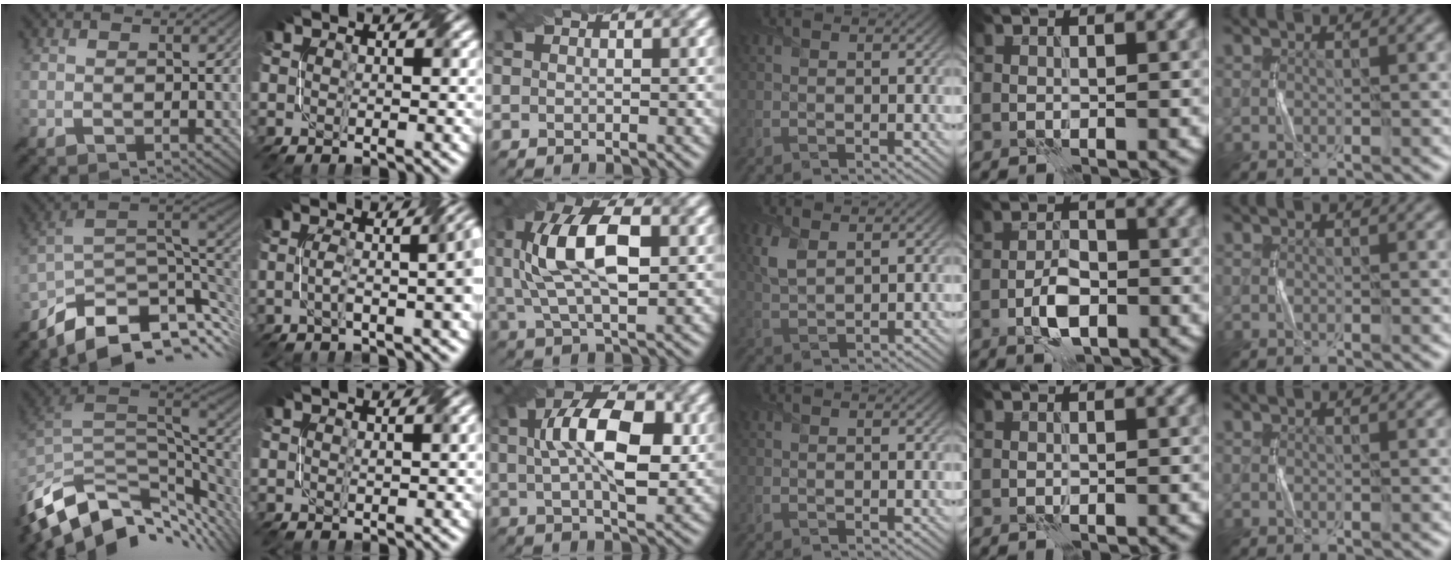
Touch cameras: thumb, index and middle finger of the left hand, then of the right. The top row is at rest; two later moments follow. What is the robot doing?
{"motion": "twist", "object": "screw"}